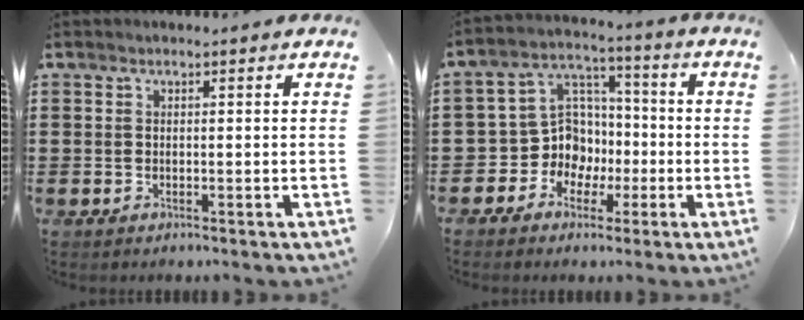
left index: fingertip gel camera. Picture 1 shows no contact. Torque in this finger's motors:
{"motor_torque": [0.04, 0.22, 0.06, 0.02]}